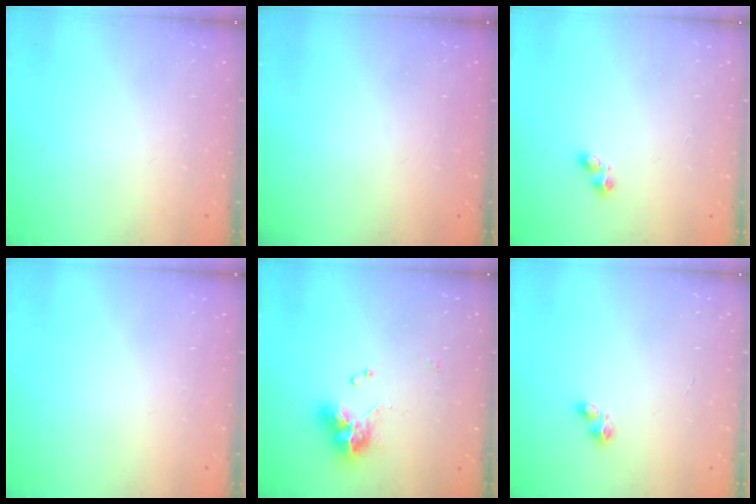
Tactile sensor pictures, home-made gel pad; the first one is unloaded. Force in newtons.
{"total": 0.7, "press": 0.6, "slide": 0.4}
{"total": 3.4, "press": 3.4, "slide": 0.5}
{"total": 0.0}
{"total": 11.3, "press": 11.2, "slide": 1.0}
{"total": 2.5, "press": 2.5, "slide": 0.4}